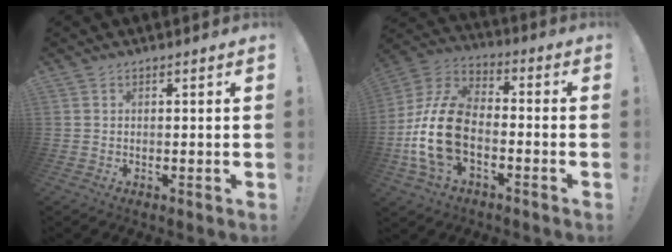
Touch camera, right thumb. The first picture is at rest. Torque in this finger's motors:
{"motor_torque": [0.72, 0.84, 0.13, 0.00, 0.20]}